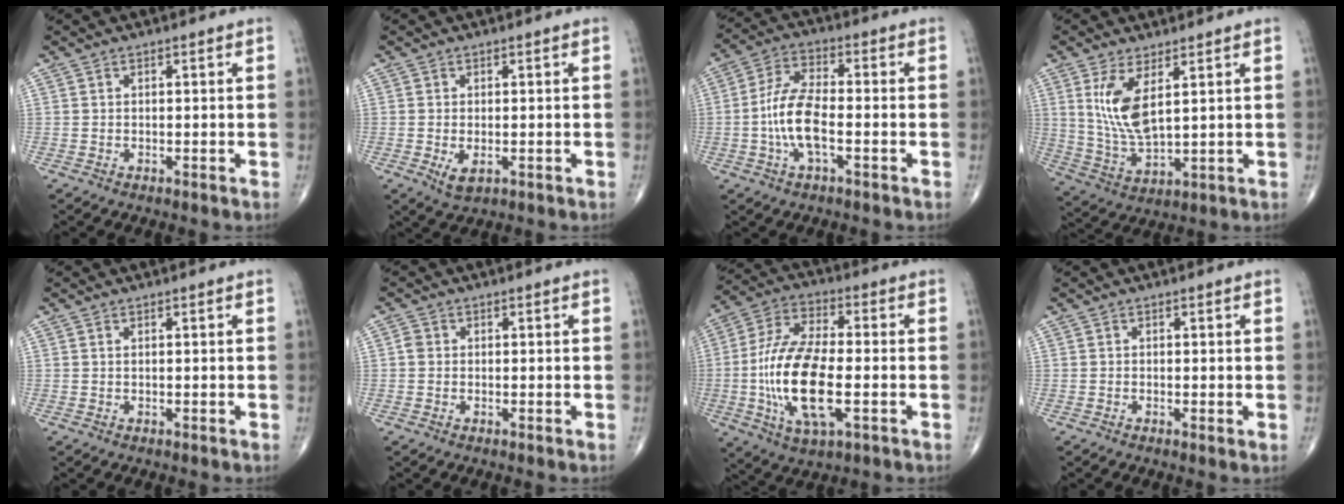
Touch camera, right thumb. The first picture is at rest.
{"total": 2.9, "force": [-0.7, 1.6, 2.4], "torque": [-0.041, -0.006, -0.005]}
{"total": 9.7, "force": [-2.1, 3.8, 8.7], "torque": [-0.185, 0.024, -0.045]}
{"total": 9.8, "force": [3.4, 3.8, 8.3], "torque": [-0.170, -0.026, 0.081]}
{"total": 0.0}
{"total": 1.6, "force": [-0.1, 1.5, 0.7], "torque": [-0.004, 0.004, -0.005]}
{"total": 17.7, "force": [-3.1, 7.3, 15.9], "torque": [-0.322, 0.014, -0.057]}
{"total": 0.7, "force": [-0.1, 0.2, 0.7], "torque": [-0.017, -0.004, -0.004]}